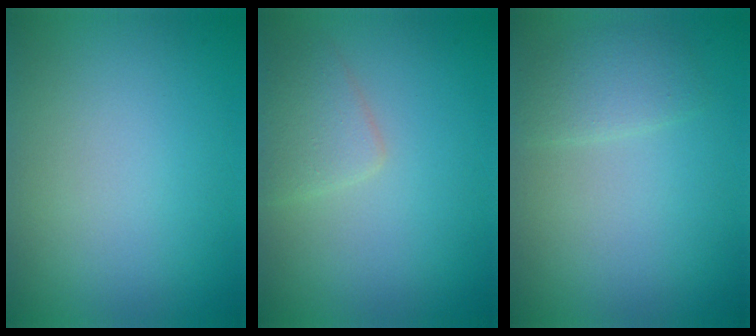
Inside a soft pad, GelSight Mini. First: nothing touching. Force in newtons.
{"total": 2.4, "press": 2.4, "slide": 0.0}
{"total": 1.9, "press": 1.9, "slide": 0.1}